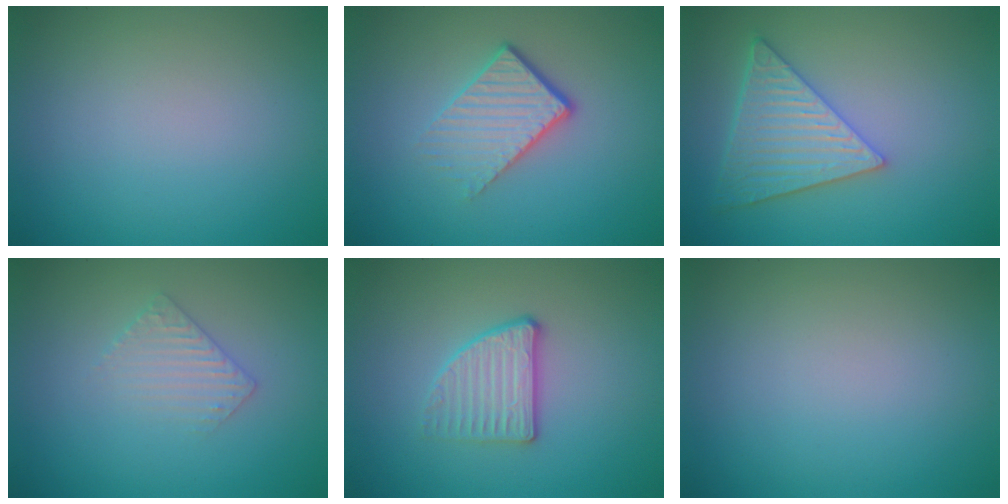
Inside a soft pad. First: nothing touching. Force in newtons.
{"total": 4.2, "press": 2.7, "slide": 3.2}
{"total": 6.0, "press": 4.9, "slide": 3.4}
{"total": 1.9, "press": 1.9, "slide": 0.5}
{"total": 2.8, "press": 2.5, "slide": 1.2}
{"total": 0.0}